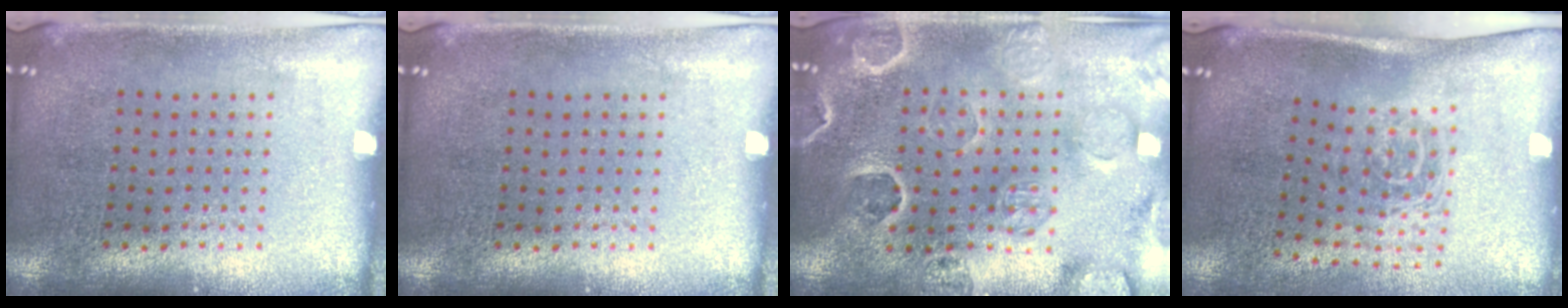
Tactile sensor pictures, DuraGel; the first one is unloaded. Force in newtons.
{"total": 0.0}
{"total": 2.8, "press": 2.7, "slide": 0.6}
{"total": 1.7, "press": 1.1, "slide": 1.3}